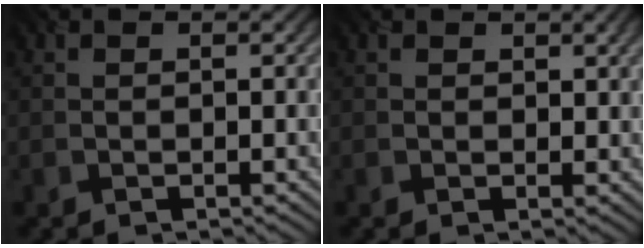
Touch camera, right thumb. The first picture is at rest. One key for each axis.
{"total": 1.1, "fx": 0.9, "fy": 0.6, "fz": 0.4, "tx": -0.009, "ty": -0.003, "tz": 0.017}